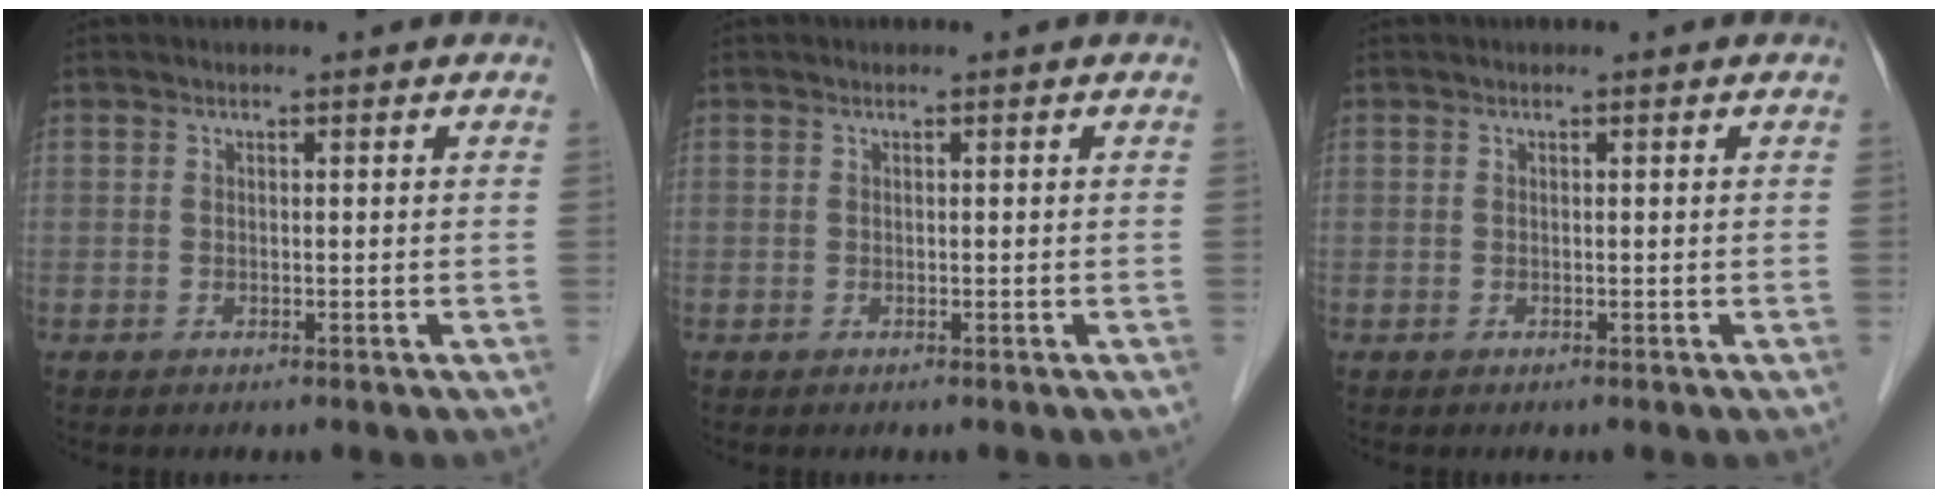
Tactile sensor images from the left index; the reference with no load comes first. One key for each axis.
{"total": 0.0}
{"total": 0.0}